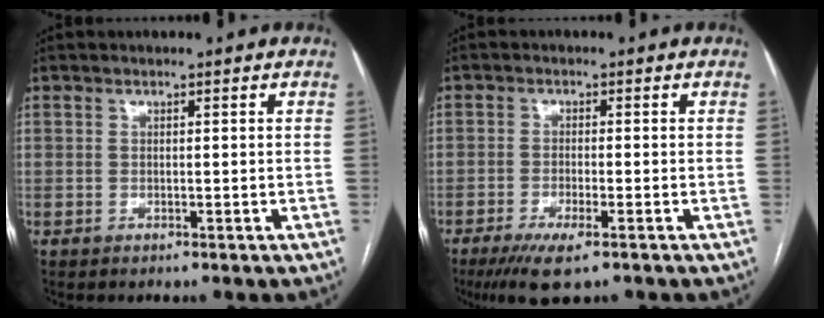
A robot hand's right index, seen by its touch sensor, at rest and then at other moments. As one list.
[{"total": 5.9, "force": [-3.7, 0.8, 4.5], "torque": [-0.084, -0.015, -0.063]}]